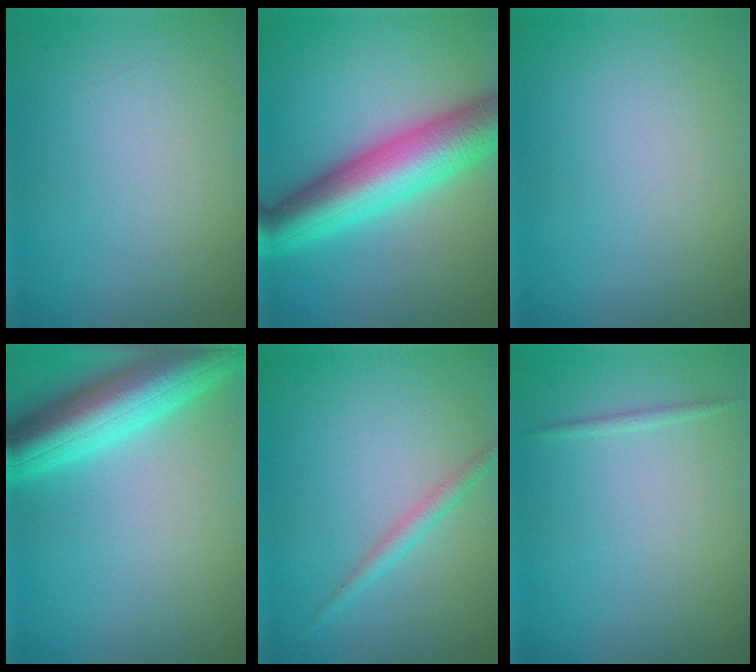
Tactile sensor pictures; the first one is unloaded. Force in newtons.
{"total": 9.5, "press": 9.5, "slide": 0.2}
{"total": 0.0}
{"total": 8.3, "press": 8.2, "slide": 0.4}
{"total": 1.5, "press": 1.5, "slide": 0.1}
{"total": 0.6, "press": 0.6, "slide": 0.0}